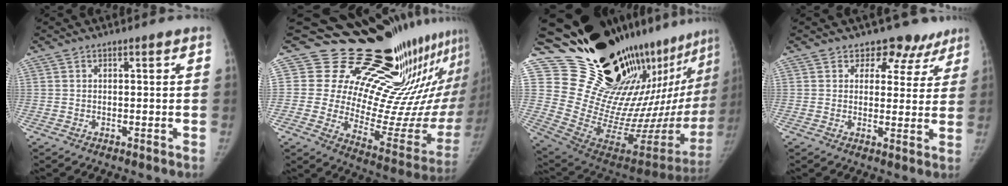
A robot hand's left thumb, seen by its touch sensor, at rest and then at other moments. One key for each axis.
{"total": 25.8, "fx": 21.9, "fy": 8.0, "fz": 11.0, "tx": -0.108, "ty": -0.181, "tz": 0.302}
{"total": 33.2, "fx": 26.5, "fy": 9.9, "fz": 17.3, "tx": -0.258, "ty": -0.211, "tz": 0.402}
{"total": 8.0, "fx": 6.3, "fy": 5.0, "fz": 0.2, "tx": 0.047, "ty": -0.030, "tz": 0.064}